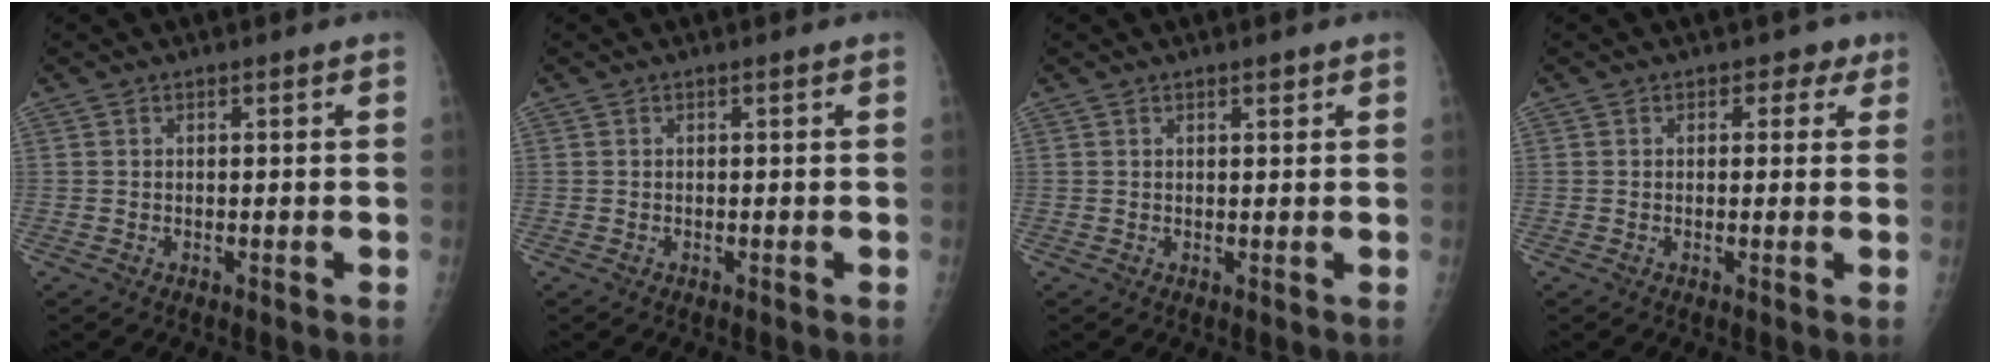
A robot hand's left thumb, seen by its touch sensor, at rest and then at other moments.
{"total": 0.0}
{"total": 1.2, "force": [0.8, 0.4, 0.8], "torque": [-0.006, -0.004, 0.012]}
{"total": 2.7, "force": [1.3, 2.1, 1.2], "torque": [0.014, -0.002, 0.010]}